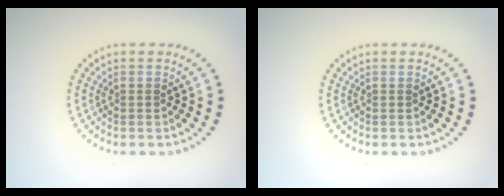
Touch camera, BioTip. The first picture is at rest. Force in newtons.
{"total": 0.0}